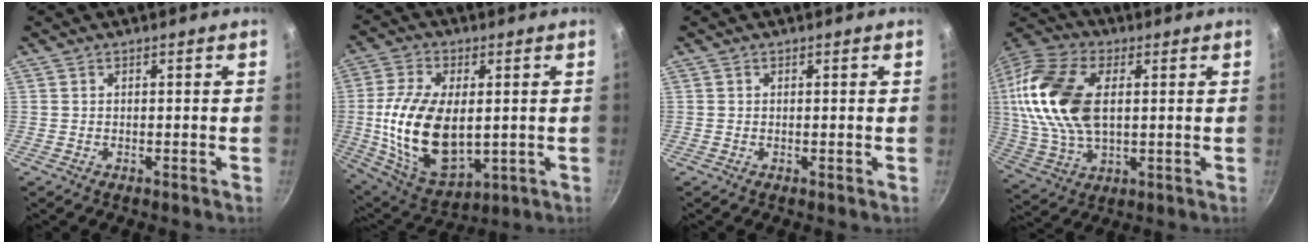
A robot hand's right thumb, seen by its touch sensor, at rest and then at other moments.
{"total": 18.9, "force": [0.1, 10.7, 15.6], "torque": [-0.281, -0.009, 0.016]}
{"total": 0.0}
{"total": 20.3, "force": [3.3, 12.0, 16.1], "torque": [-0.312, 0.005, 0.059]}